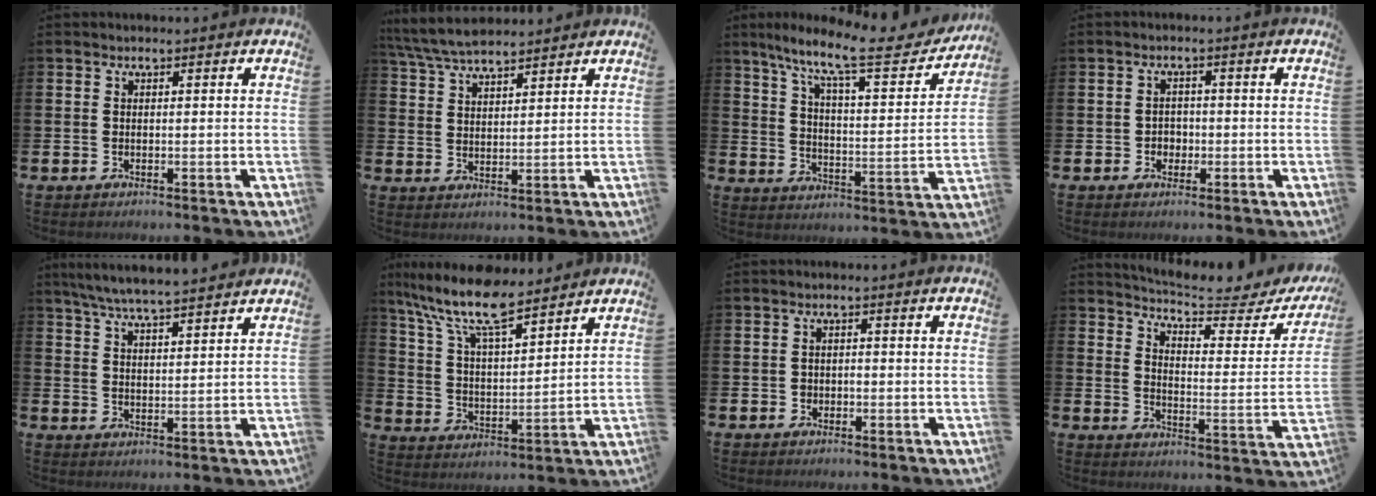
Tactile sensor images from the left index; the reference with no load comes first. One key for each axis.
{"total": 5.9, "fx": 5.6, "fy": 0.8, "fz": 1.7, "tx": -0.055, "ty": -0.019, "tz": 0.103}
{"total": 11.0, "fx": 9.2, "fy": 1.6, "fz": 5.8, "tx": -0.128, "ty": -0.062, "tz": 0.146}
{"total": 2.0, "fx": -0.6, "fy": 1.8, "fz": 0.6, "tx": -0.006, "ty": 0.003, "tz": -0.017}
{"total": 6.0, "fx": 5.8, "fy": 0.0, "fz": 1.6, "tx": -0.054, "ty": -0.029, "tz": 0.104}
{"total": 10.8, "fx": 9.1, "fy": 2.5, "fz": 5.3, "tx": -0.133, "ty": -0.042, "tz": 0.158}
{"total": 1.2, "fx": -0.4, "fy": 1.0, "fz": 0.4, "tx": -0.001, "ty": 0.002, "tz": -0.011}
{"total": 6.5, "fx": 5.9, "fy": 0.7, "fz": 2.5, "tx": -0.065, "ty": -0.046, "tz": 0.096}